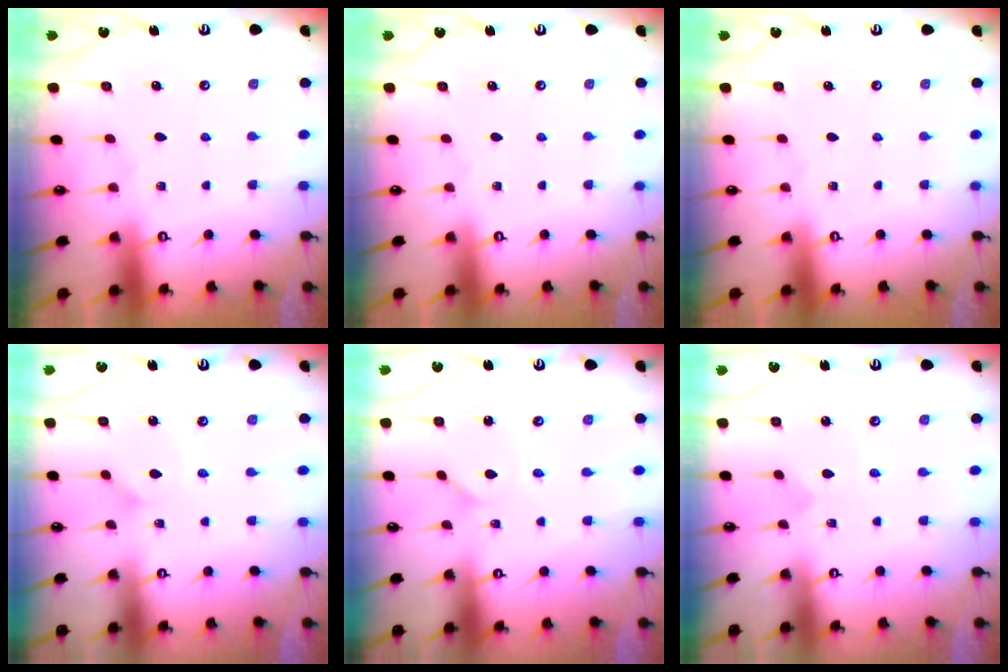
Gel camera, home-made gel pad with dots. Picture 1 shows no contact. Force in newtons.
{"total": 0.0}
{"total": 0.0}
{"total": 1.8, "press": 1.8, "slide": 0.1}
{"total": 1.3, "press": 1.3, "slide": 0.1}
{"total": 0.6, "press": 0.6, "slide": 0.0}